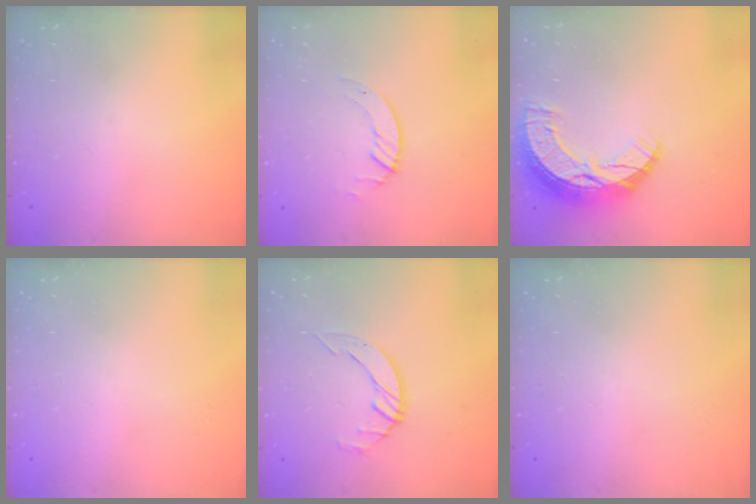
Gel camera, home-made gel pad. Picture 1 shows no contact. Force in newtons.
{"total": 1.2, "press": 1.1, "slide": 0.2}
{"total": 12.3, "press": 12.2, "slide": 0.9}
{"total": 0.0}
{"total": 2.7, "press": 2.7, "slide": 0.3}
{"total": 0.0}